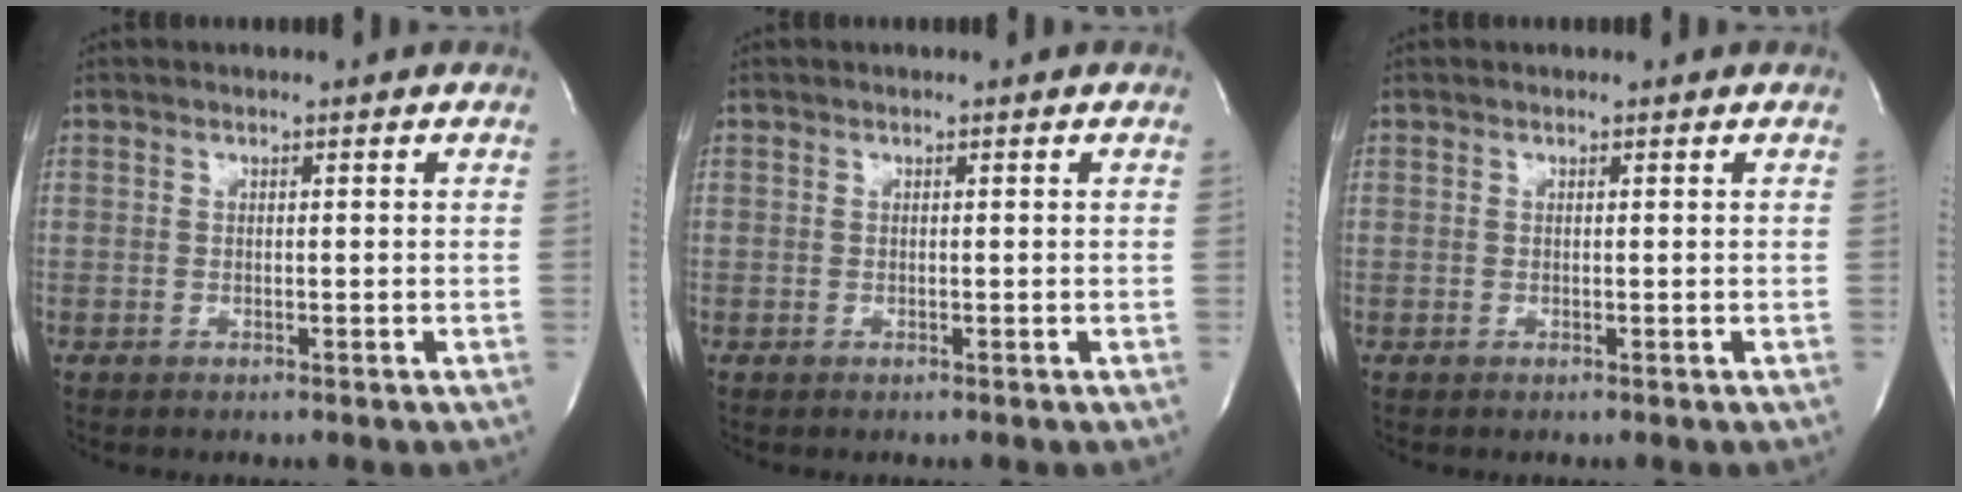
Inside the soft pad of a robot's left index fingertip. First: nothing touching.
{"total": 0.0}
{"total": 0.0}